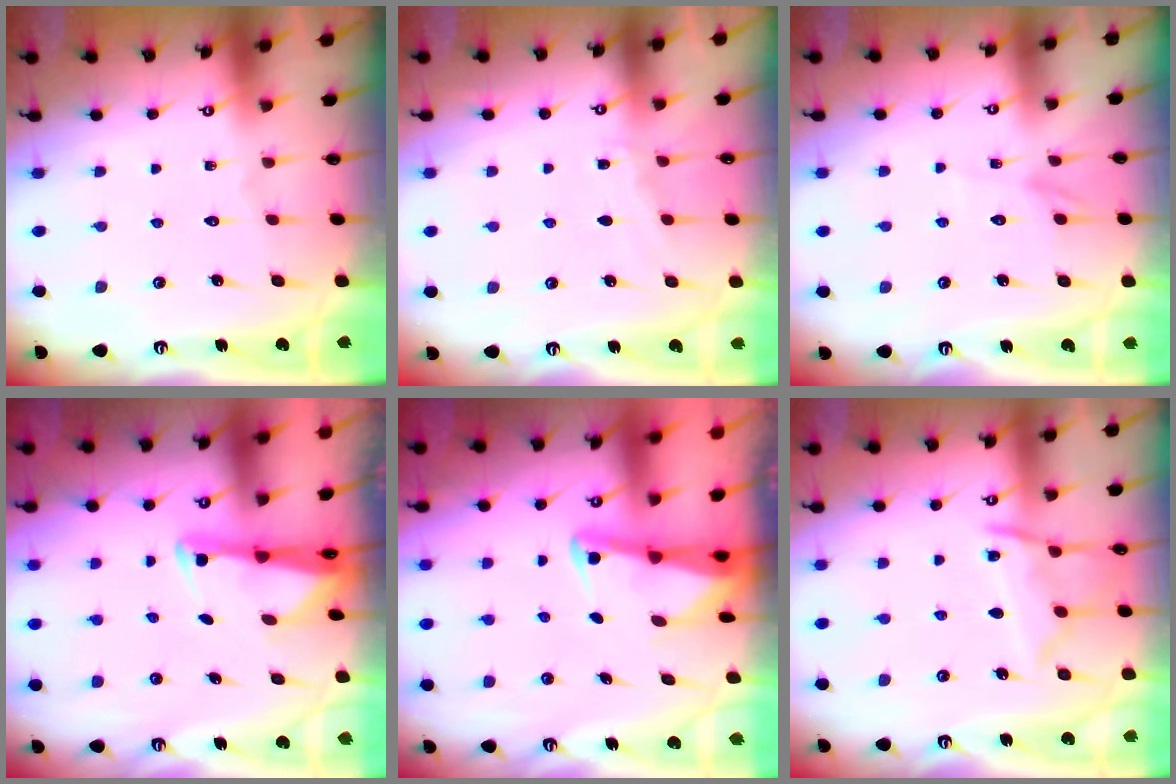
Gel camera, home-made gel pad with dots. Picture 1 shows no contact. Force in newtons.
{"total": 2.9, "press": 2.9, "slide": 0.3}
{"total": 2.4, "press": 2.4, "slide": 0.3}
{"total": 2.6, "press": 2.6, "slide": 0.5}
{"total": 2.3, "press": 2.3, "slide": 0.3}
{"total": 9.2, "press": 9.2, "slide": 0.3}